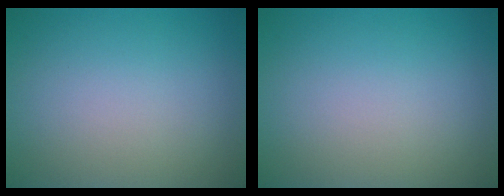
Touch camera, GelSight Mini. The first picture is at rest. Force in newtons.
{"total": 0.0}